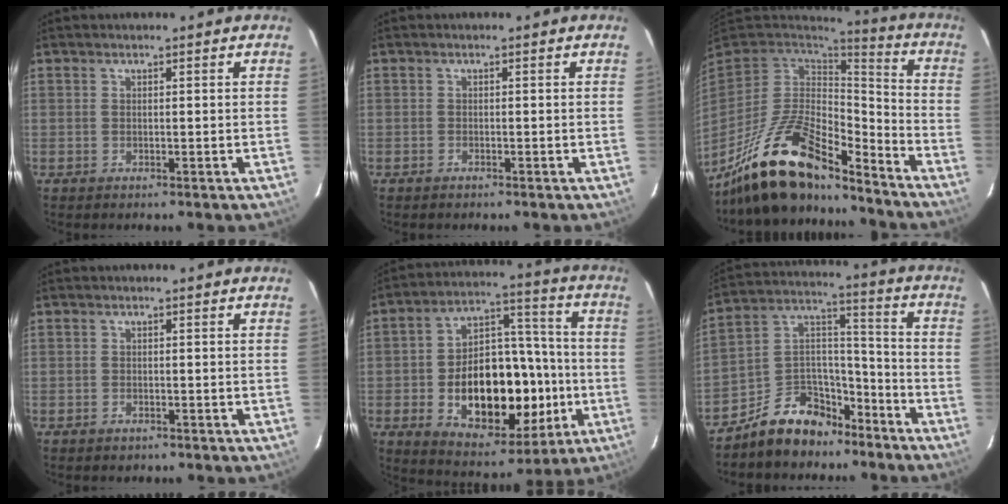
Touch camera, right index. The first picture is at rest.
{"total": 0.7, "force": [-0.6, 0.3, 0.1], "torque": [-0.003, 0.002, -0.012]}
{"total": 20.1, "force": [-15.1, 6.8, 11.5], "torque": [-0.242, -0.018, -0.269]}
{"total": 1.2, "force": [-0.9, 0.8, 0.2], "torque": [-0.006, 0.002, -0.013]}
{"total": 22.2, "force": [-5.3, 13.4, 16.9], "torque": [-0.302, 0.032, -0.058]}
{"total": 13.4, "force": [-9.7, 7.7, 5.0], "torque": [-0.102, 0.068, -0.153]}